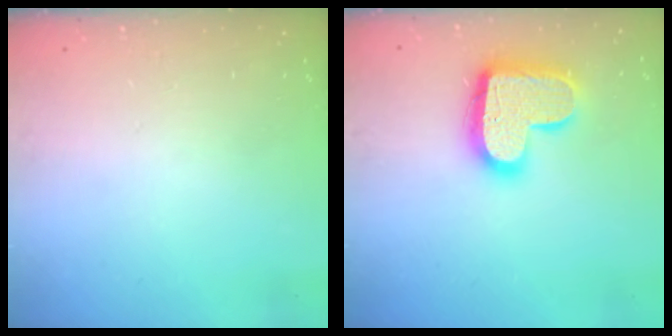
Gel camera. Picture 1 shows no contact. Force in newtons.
{"total": 17.7, "press": 17.6, "slide": 1.3}